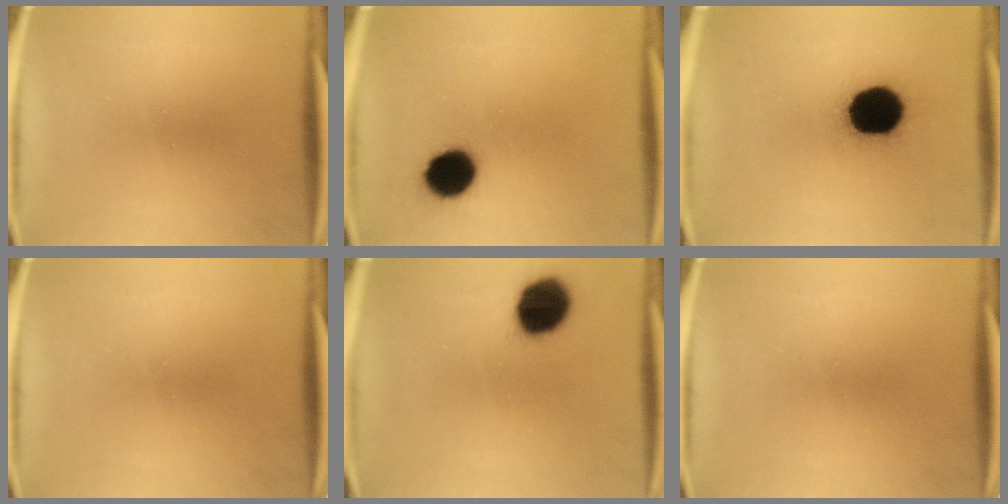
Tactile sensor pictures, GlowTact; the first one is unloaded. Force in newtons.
{"total": 9.7}
{"total": 19.8}
{"total": 0.0}
{"total": 12.9}
{"total": 0.0}